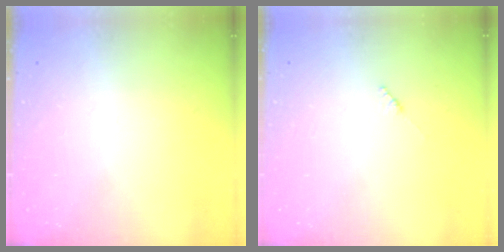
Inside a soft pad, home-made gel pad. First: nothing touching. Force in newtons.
{"total": 1.9, "press": 1.9, "slide": 0.2}